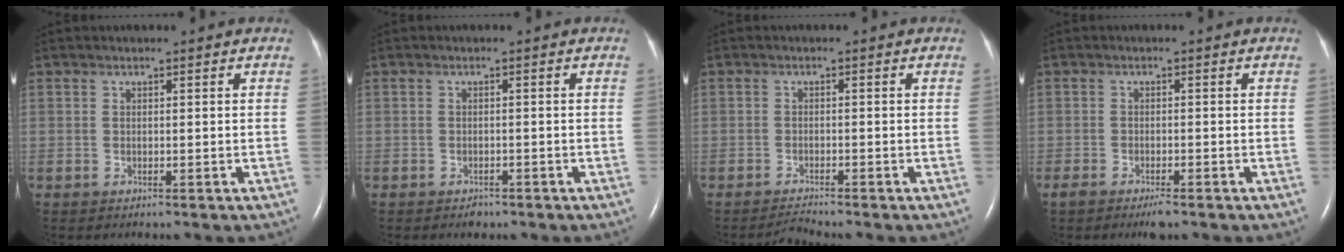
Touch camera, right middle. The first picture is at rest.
{"total": 1.3, "force": [-1.1, 0.7, 0.3], "torque": [-0.010, 0.000, -0.013]}
{"total": 1.6, "force": [-1.6, -0.3, 0.0], "torque": [-0.007, -0.012, -0.027]}
{"total": 3.5, "force": [-2.6, 0.8, 2.2], "torque": [-0.039, -0.009, -0.040]}